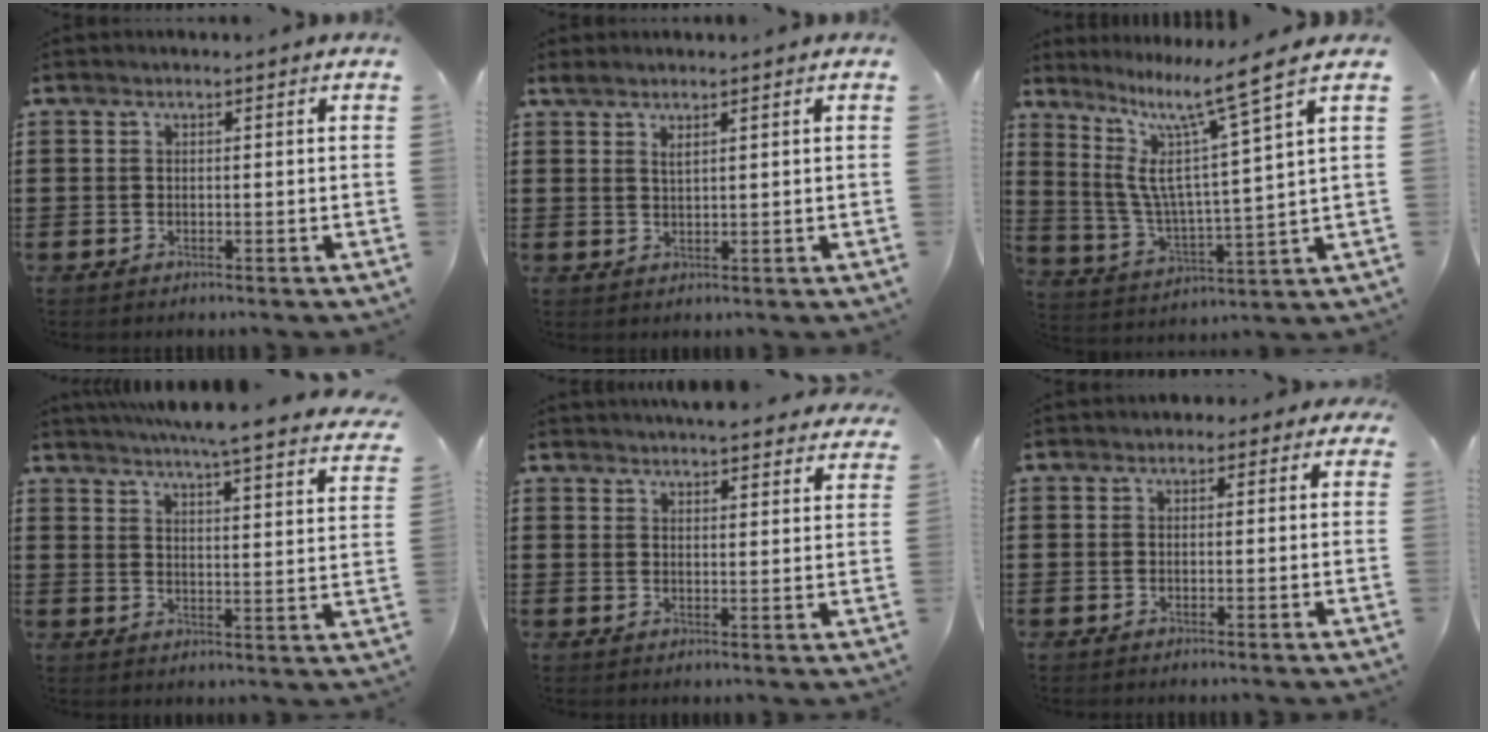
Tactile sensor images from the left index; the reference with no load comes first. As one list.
[{"total": 1.8, "force": [1.3, 0.4, 1.2], "torque": [-0.028, 0.003, 0.024]}, {"total": 11.1, "force": [7.4, 0.6, 8.2], "torque": [-0.188, -0.047, 0.113]}, {"total": 5.3, "force": [4.9, -0.7, 2.1], "torque": [-0.063, -0.034, 0.080]}, {"total": 4.2, "force": [4.2, 0.0, 0.7], "torque": [-0.016, -0.016, 0.076]}, {"total": 1.3, "force": [0.1, 1.1, 0.7], "torque": [-0.017, 0.008, -0.001]}]